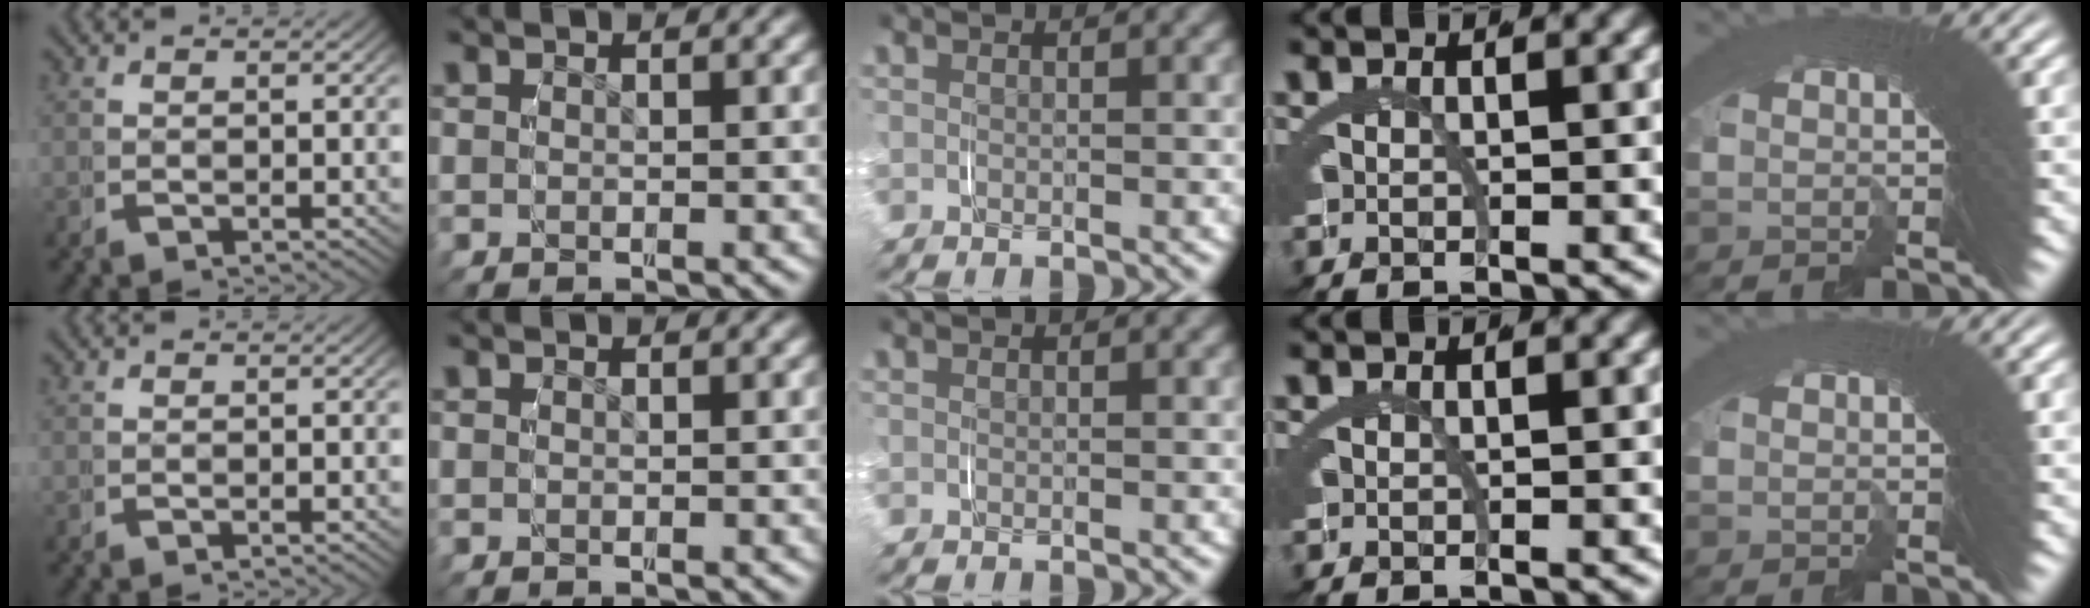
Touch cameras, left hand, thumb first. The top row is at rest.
{}